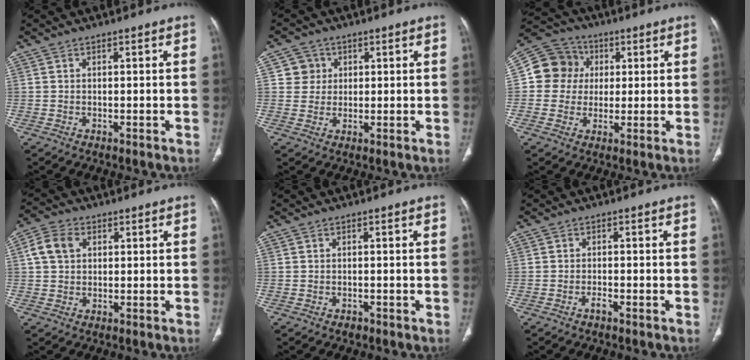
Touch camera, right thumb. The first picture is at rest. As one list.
[{"total": 4.2, "force": [1.2, 4.0, 0.3], "torque": [0.023, 0.000, 0.016]}, {"total": 10.1, "force": [1.4, 9.5, 3.1], "torque": [-0.031, 0.012, 0.016]}, {"total": 5.8, "force": [1.5, 4.3, 3.5], "torque": [-0.064, 0.010, 0.027]}, {"total": 0.9, "force": [-0.6, 0.6, 0.3], "torque": [-0.004, 0.001, -0.009]}, {"total": 1.2, "force": [-0.9, 0.2, 0.7], "torque": [-0.015, 0.006, -0.018]}]